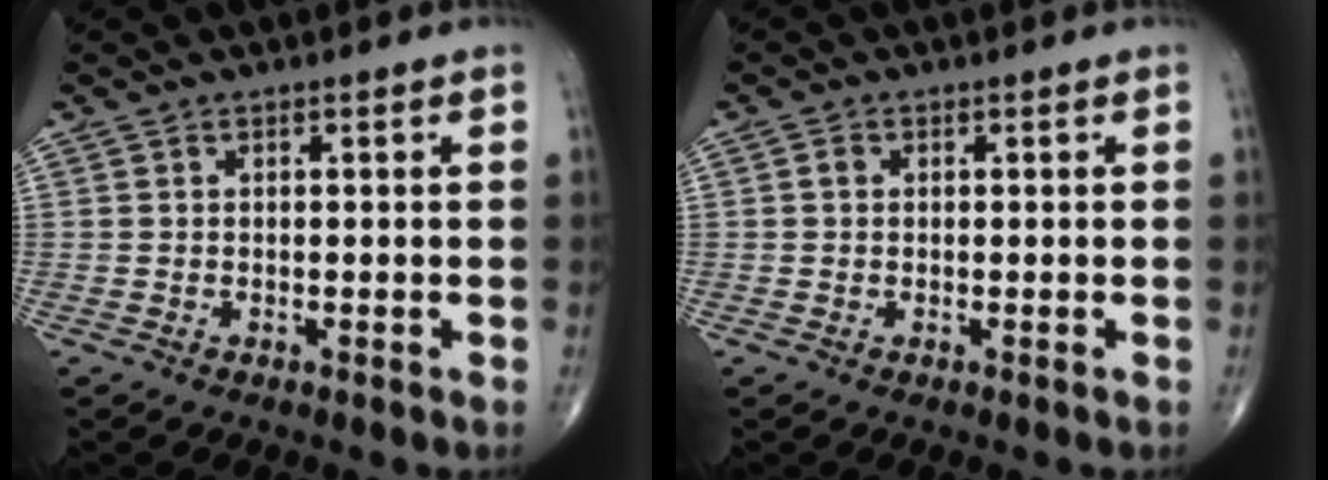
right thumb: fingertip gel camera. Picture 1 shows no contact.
{"total": 1.0, "force": [0.1, 0.9, 0.5], "torque": [-0.007, 0.002, 0.000]}